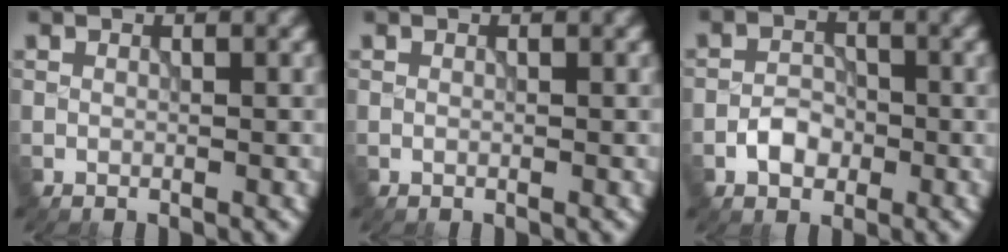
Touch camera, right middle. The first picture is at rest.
{"total": 0.0}
{"total": 2.6, "force": [-1.1, 1.8, 1.5], "torque": [-0.024, 0.006, -0.022]}